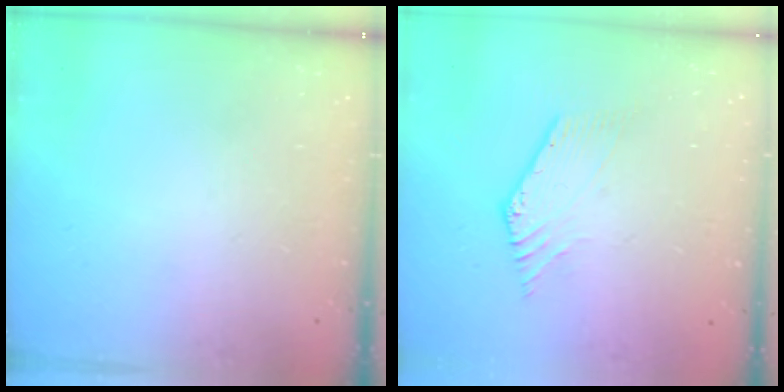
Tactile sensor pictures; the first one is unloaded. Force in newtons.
{"total": 0.6, "press": 0.5, "slide": 0.3}